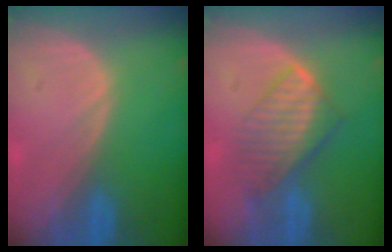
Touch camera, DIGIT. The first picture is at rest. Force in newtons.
{"total": 6.8, "press": 6.3, "slide": 2.4}